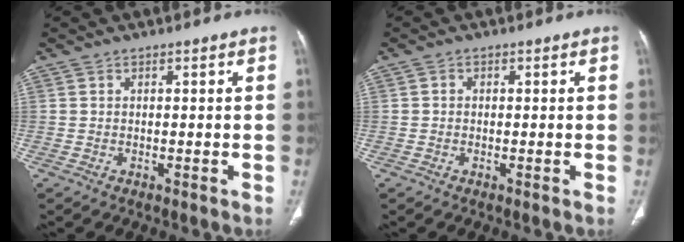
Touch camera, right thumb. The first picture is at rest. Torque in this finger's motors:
{"motor_torque": [-0.31, -0.04, 0.10, 0.16, -0.02]}